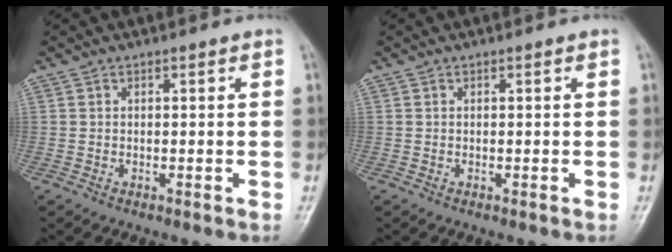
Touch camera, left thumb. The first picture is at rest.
{"total": 0.0}